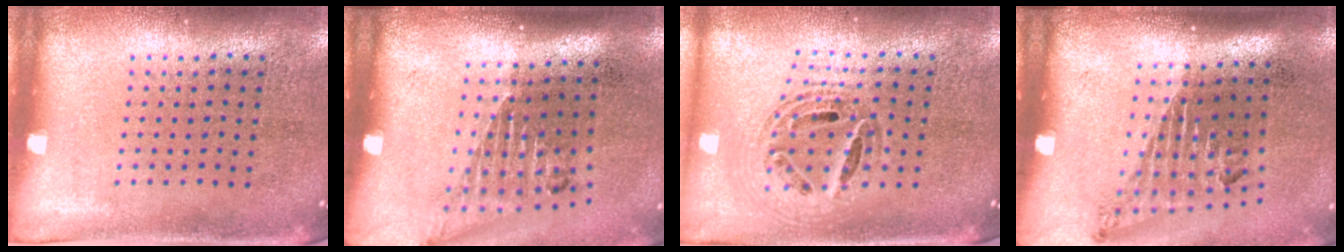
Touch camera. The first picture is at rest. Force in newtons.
{"total": 1.6, "press": 1.2, "slide": 1.0}
{"total": 1.0, "press": 1.0, "slide": 0.2}
{"total": 1.7, "press": 1.1, "slide": 1.3}